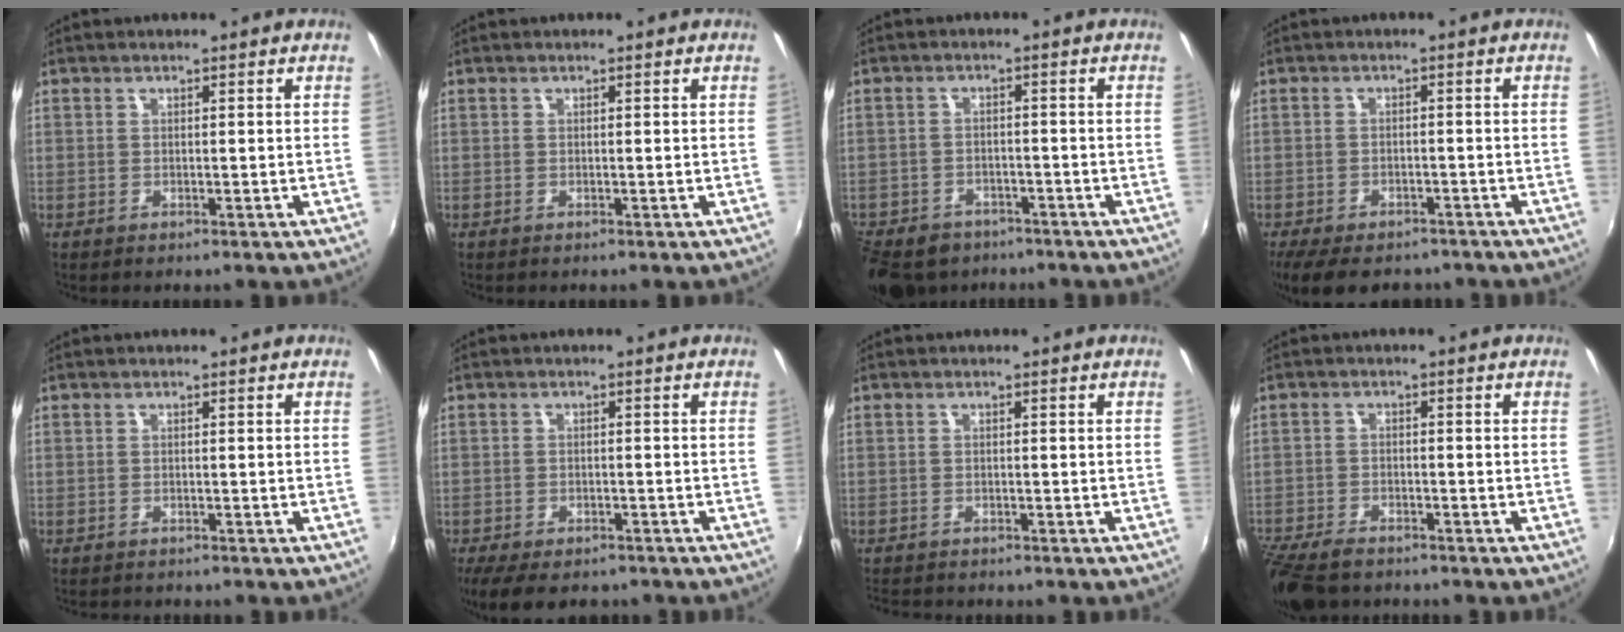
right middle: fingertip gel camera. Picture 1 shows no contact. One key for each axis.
{"total": 0.0}
{"total": 14.2, "fx": -9.9, "fy": 8.6, "fz": 5.4, "tx": -0.157, "ty": -0.014, "tz": -0.151}
{"total": 11.6, "fx": -9.1, "fy": 4.8, "fz": 5.4, "tx": -0.120, "ty": -0.024, "tz": -0.136}
{"total": 1.4, "fx": -1.3, "fy": 0.1, "fz": 0.4, "tx": -0.010, "ty": -0.008, "tz": -0.019}
{"total": 9.5, "fx": -7.4, "fy": 3.7, "fz": 4.8, "tx": -0.107, "ty": -0.027, "tz": -0.117}
{"total": 3.1, "fx": -2.9, "fy": 0.5, "fz": 1.0, "tx": -0.027, "ty": -0.018, "tz": -0.049}
{"total": 10.6, "fx": -8.6, "fy": 4.0, "fz": 4.7, "tx": -0.130, "ty": -0.034, "tz": -0.156}